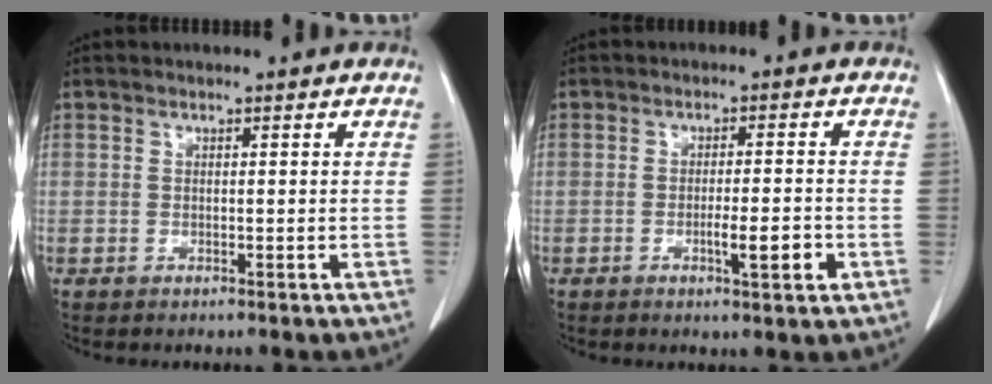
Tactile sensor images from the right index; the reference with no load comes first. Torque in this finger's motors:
{"motor_torque": [0.30, -0.18, 0.05, 0.06]}